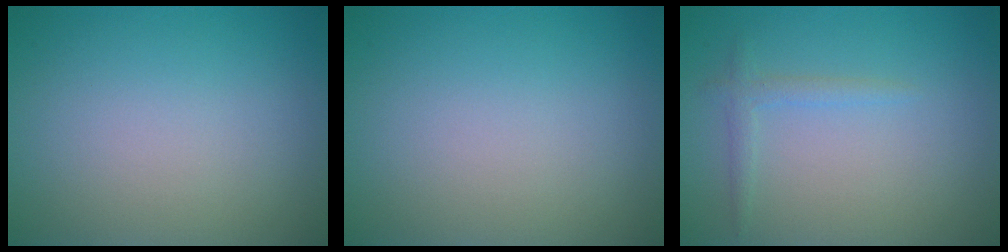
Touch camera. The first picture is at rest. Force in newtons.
{"total": 0.0}
{"total": 1.3, "press": 1.3, "slide": 0.1}